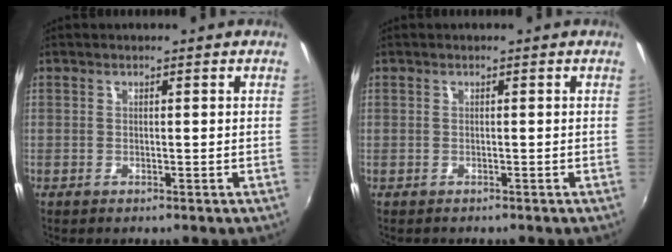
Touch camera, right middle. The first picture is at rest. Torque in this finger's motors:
{"motor_torque": [-1.00, 0.31, -0.50, -0.21]}